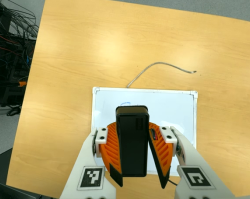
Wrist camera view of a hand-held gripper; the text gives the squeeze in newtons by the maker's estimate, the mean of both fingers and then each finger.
{"total": 10.3, "left": 9.7, "right": 10.9}